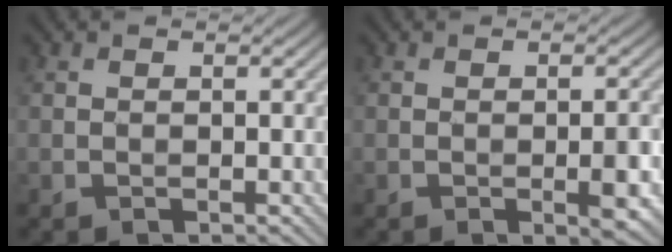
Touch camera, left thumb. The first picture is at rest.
{"total": 2.8, "force": [-0.8, 0.6, 2.6], "torque": [-0.040, 0.004, -0.012]}